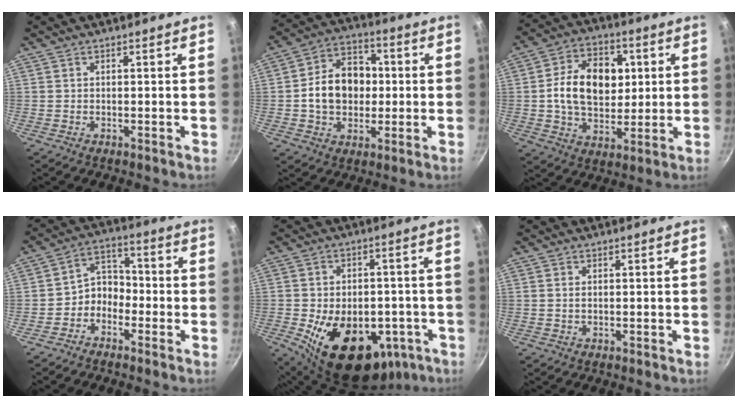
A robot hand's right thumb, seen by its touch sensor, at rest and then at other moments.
{"total": 13.5, "force": [-0.1, 10.4, 8.6], "torque": [-0.108, 0.024, -0.011]}
{"total": 15.7, "force": [2.1, 11.1, 10.9], "torque": [-0.143, 0.007, 0.028]}
{"total": 6.0, "force": [-2.8, 4.6, 2.7], "torque": [-0.014, 0.046, -0.065]}
{"total": 21.2, "force": [-7.4, 13.7, 14.3], "torque": [-0.190, 0.020, -0.087]}
{"total": 0.6, "force": [0.1, 0.3, 0.5], "torque": [-0.009, 0.000, 0.001]}